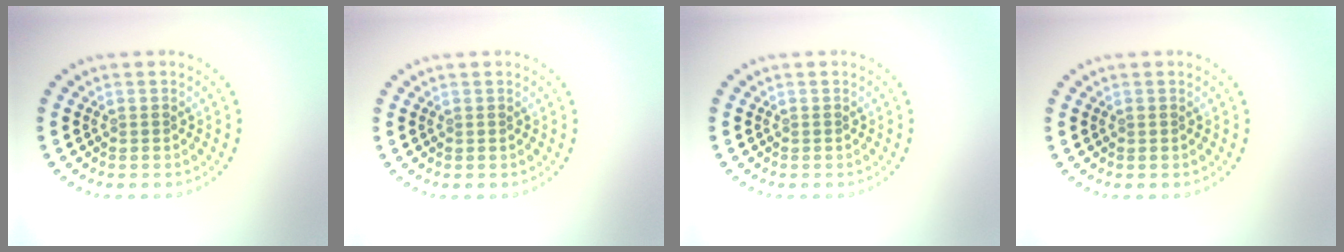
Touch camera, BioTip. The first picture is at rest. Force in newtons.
{"total": 0.0}
{"total": 0.0}
{"total": 0.0}